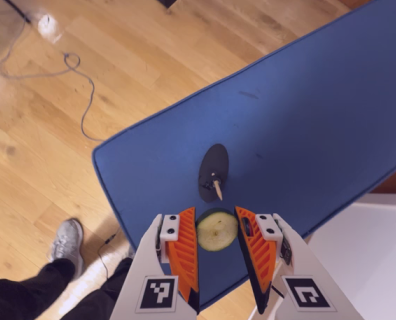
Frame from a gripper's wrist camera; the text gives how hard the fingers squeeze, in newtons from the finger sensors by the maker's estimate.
{"total": 9.2, "left": 9.5, "right": 9.0}